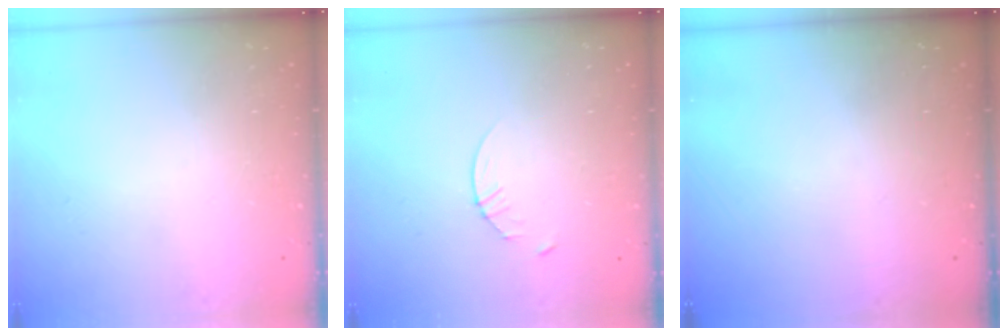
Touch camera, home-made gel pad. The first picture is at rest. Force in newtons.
{"total": 2.9, "press": 2.9, "slide": 0.4}
{"total": 0.0}